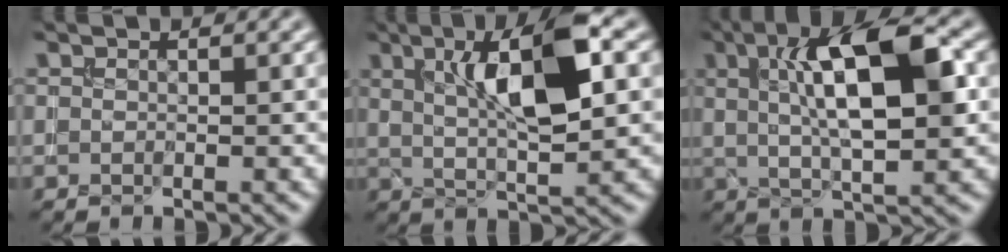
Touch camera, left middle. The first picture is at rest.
{"total": 8.6, "force": [2.2, 2.4, 7.9], "torque": [-0.128, 0.006, 0.038]}
{"total": 10.1, "force": [2.2, 3.1, 9.4], "torque": [-0.140, 0.009, 0.034]}